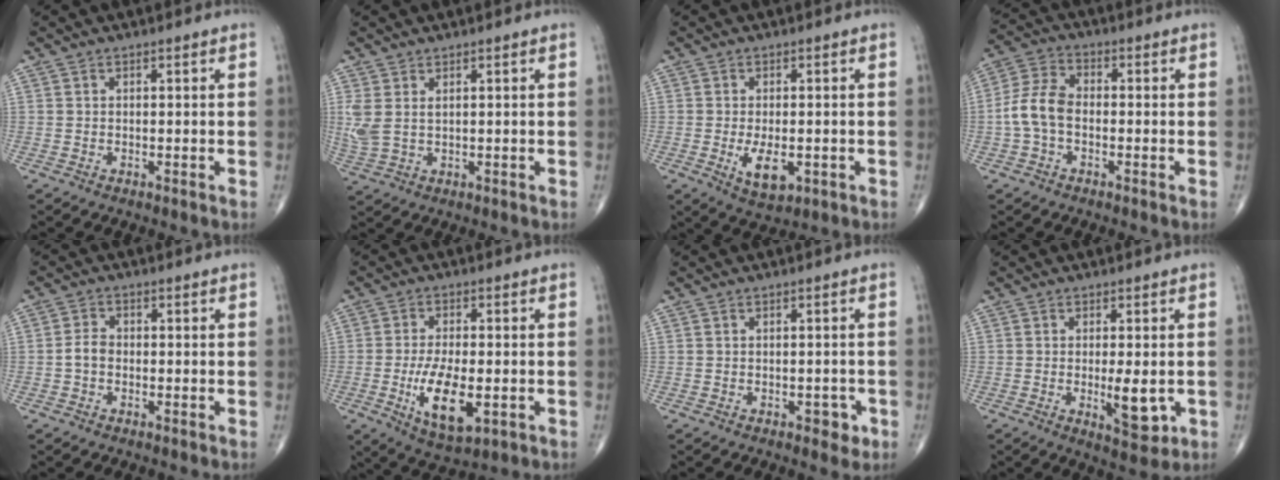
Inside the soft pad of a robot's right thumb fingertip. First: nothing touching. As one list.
[{"total": 4.5, "force": [1.3, 2.4, 3.5], "torque": [-0.100, 0.001, 0.036]}, {"total": 6.1, "force": [-1.5, 3.1, 5.1], "torque": [-0.081, -0.010, -0.017]}, {"total": 7.6, "force": [-1.4, 4.8, 5.8], "torque": [-0.120, 0.025, -0.038]}, {"total": 2.0, "force": [-0.5, 1.4, 1.3], "torque": [-0.021, 0.006, -0.014]}, {"total": 11.1, "force": [-2.7, 4.8, 9.6], "torque": [-0.167, -0.009, -0.039]}, {"total": 2.7, "force": [-1.1, 1.6, 1.9], "torque": [-0.010, 0.006, -0.012]}, {"total": 6.5, "force": [-1.0, 2.3, 6.1], "torque": [-0.083, -0.014, -0.008]}]